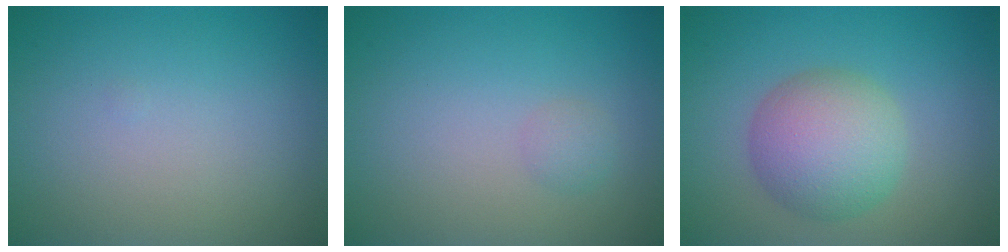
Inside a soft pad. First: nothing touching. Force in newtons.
{"total": 1.0, "press": 1.0, "slide": 0.0}
{"total": 5.8, "press": 5.8, "slide": 0.2}